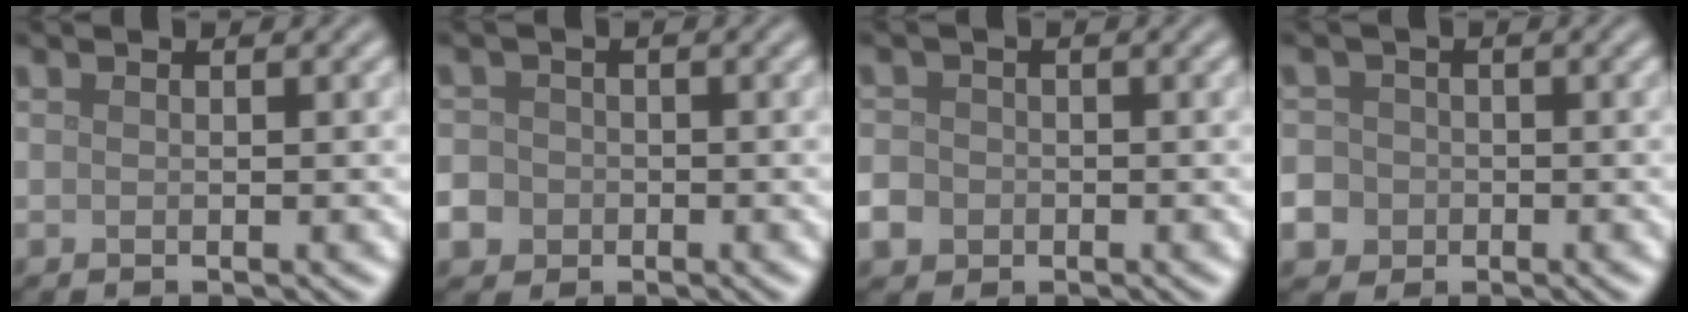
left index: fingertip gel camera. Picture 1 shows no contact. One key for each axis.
{"total": 5.9, "fx": -2.6, "fy": 5.0, "fz": 1.7, "tx": -0.042, "ty": -0.012, "tz": -0.067}
{"total": 2.5, "fx": -1.0, "fy": 2.1, "fz": 0.8, "tx": -0.011, "ty": -0.003, "tz": -0.020}
{"total": 8.7, "fx": -3.5, "fy": 7.6, "fz": 2.3, "tx": -0.061, "ty": -0.017, "tz": -0.092}